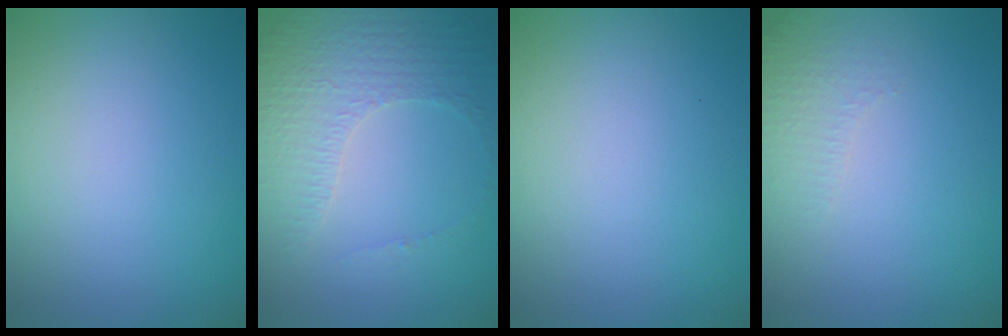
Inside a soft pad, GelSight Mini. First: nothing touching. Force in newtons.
{"total": 4.6, "press": 3.1, "slide": 3.3}
{"total": 0.0}
{"total": 1.6, "press": 1.6, "slide": 0.4}